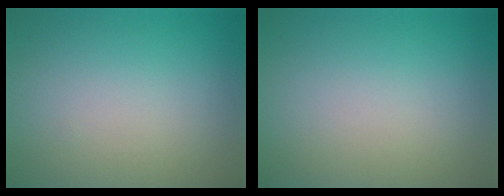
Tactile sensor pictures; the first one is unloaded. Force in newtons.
{"total": 0.0}